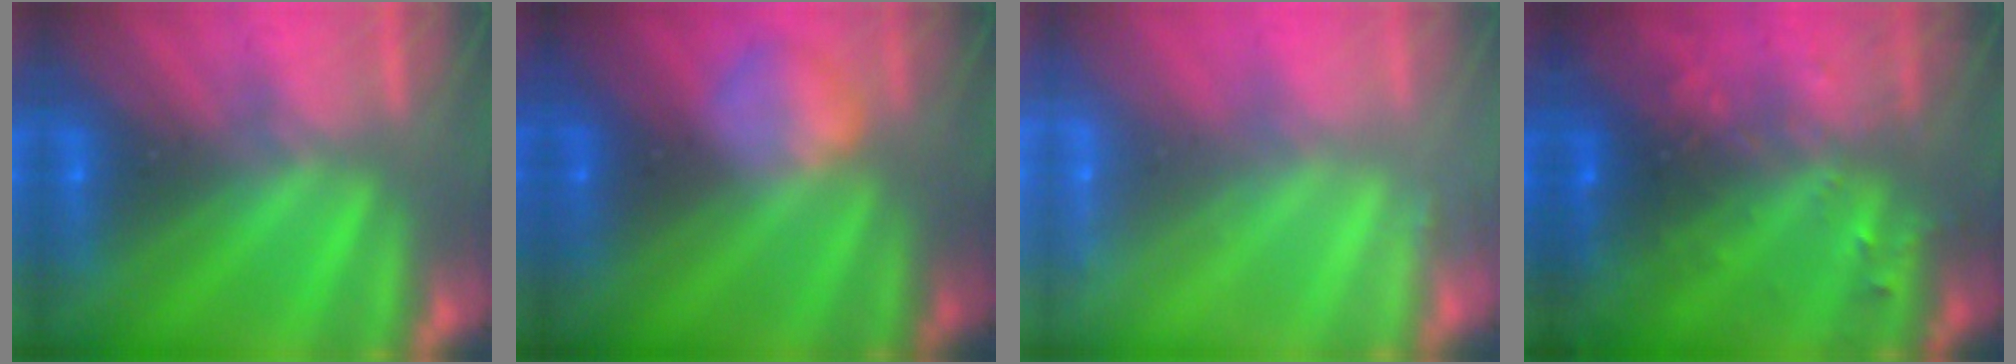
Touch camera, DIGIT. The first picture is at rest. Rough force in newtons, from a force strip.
{"total": 2.3}
{"total": 2.2}
{"total": 6.6}